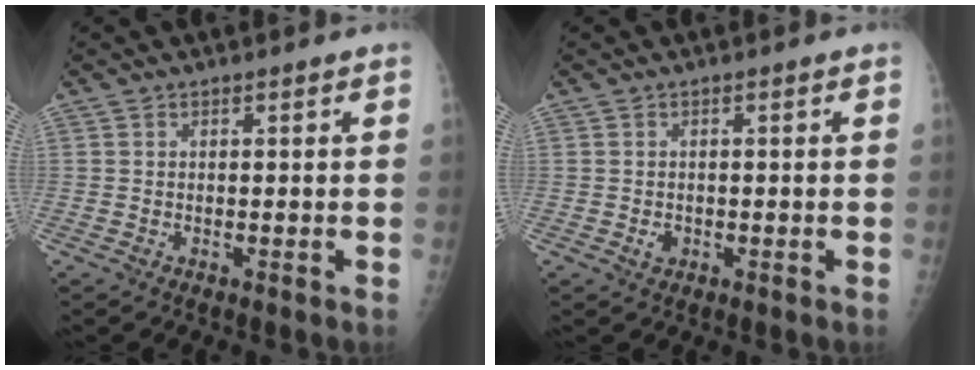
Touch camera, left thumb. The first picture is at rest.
{"total": 1.4, "force": [-0.4, 1.2, 0.7], "torque": [-0.008, 0.003, -0.004]}